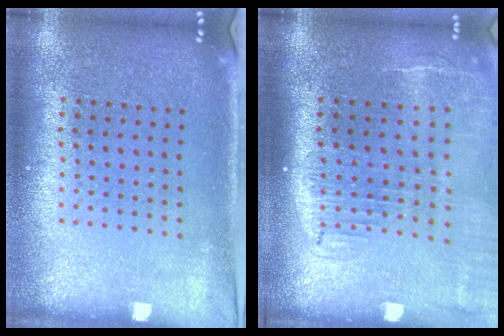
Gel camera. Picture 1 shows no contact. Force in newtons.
{"total": 2.0, "press": 1.6, "slide": 1.2}